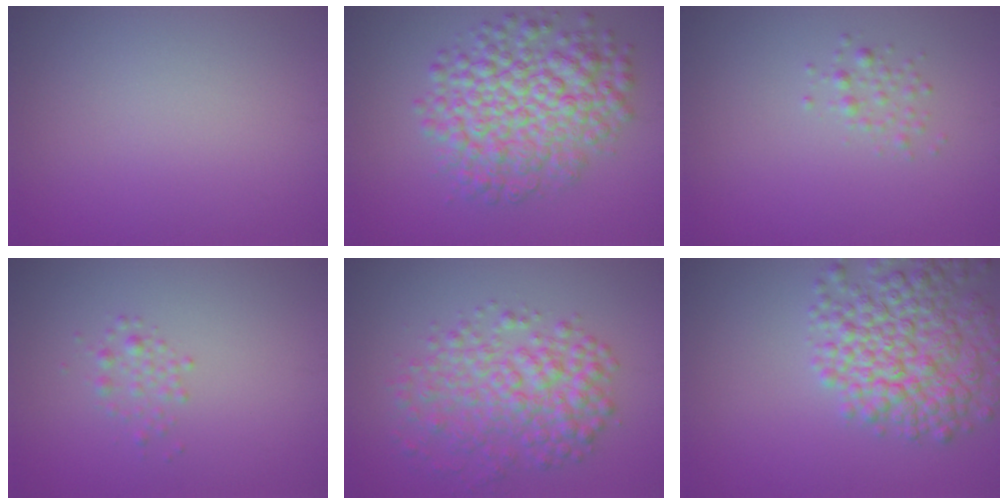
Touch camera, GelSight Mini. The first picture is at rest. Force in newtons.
{"total": 8.0, "press": 8.0, "slide": 0.2}
{"total": 1.2, "press": 1.2, "slide": 0.1}
{"total": 1.4, "press": 1.4, "slide": 0.1}
{"total": 5.8, "press": 5.8, "slide": 0.1}
{"total": 7.7, "press": 7.7, "slide": 0.4}